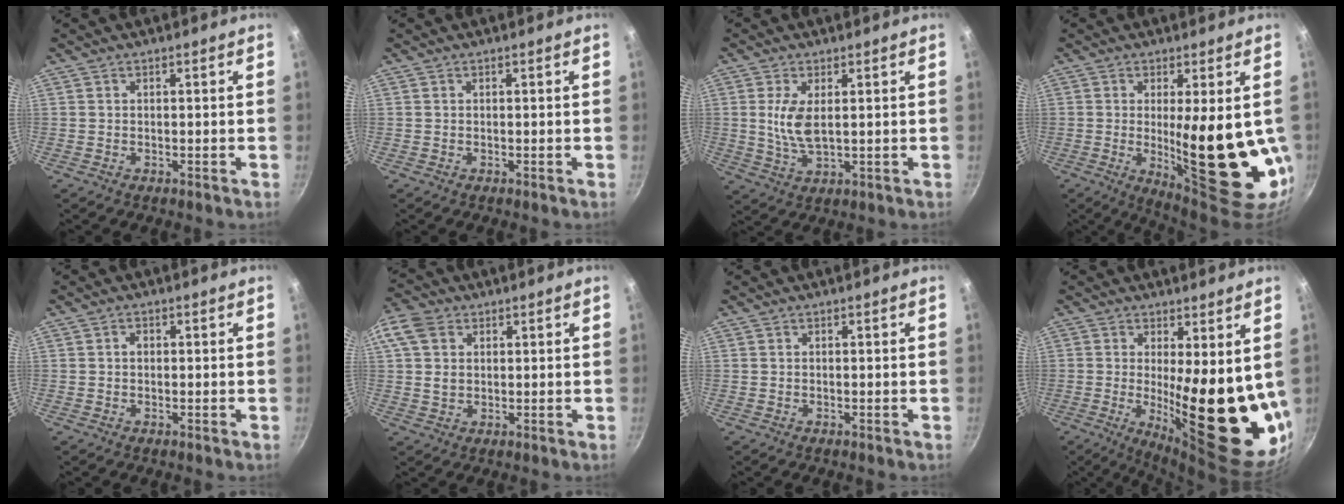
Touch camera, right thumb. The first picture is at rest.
{"total": 0.0}
{"total": 6.3, "force": [1.1, 2.9, 5.5], "torque": [-0.107, -0.009, 0.025]}
{"total": 18.1, "force": [-0.8, 5.4, 17.2], "torque": [-0.231, -0.030, 0.008]}
{"total": 1.3, "force": [0.1, 1.0, 0.7], "torque": [-0.011, 0.004, 0.001]}
{"total": 7.6, "force": [2.4, 5.7, 4.4], "torque": [-0.079, -0.001, 0.036]}
{"total": 0.0}
{"total": 18.3, "force": [1.0, 5.7, 17.3], "torque": [-0.211, -0.049, 0.031]}